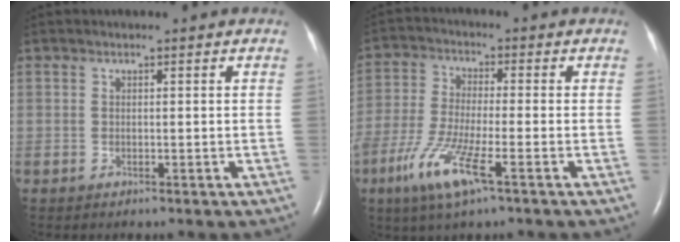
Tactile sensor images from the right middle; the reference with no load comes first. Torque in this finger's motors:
{"motor_torque": [1.39, -0.75, 0.70, 0.21]}